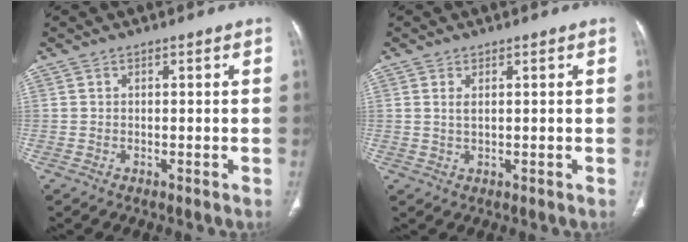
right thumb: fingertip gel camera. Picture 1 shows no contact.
{"total": 1.6, "force": [0.5, 0.7, 1.3], "torque": [-0.030, -0.001, 0.015]}